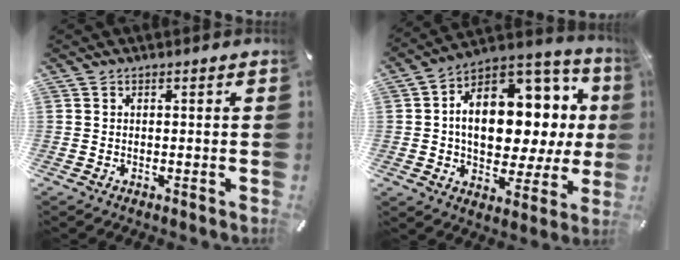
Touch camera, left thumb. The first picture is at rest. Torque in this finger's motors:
{"motor_torque": [1.95, 1.95, 1.48, 0.80, 0.26]}